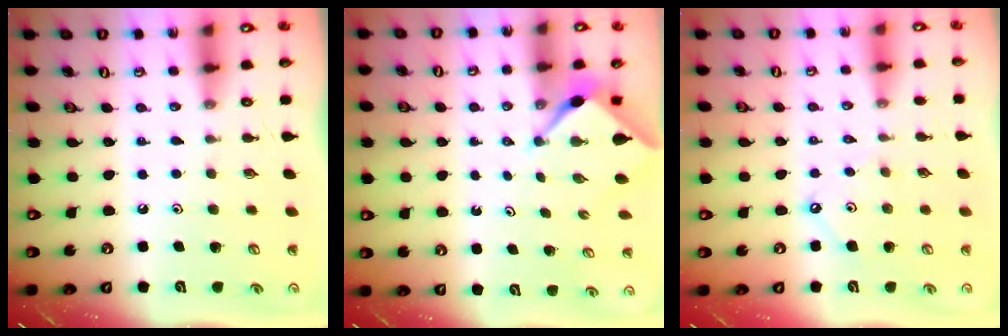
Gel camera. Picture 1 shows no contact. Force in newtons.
{"total": 2.3, "press": 2.2, "slide": 0.3}
{"total": 3.5, "press": 3.5, "slide": 0.1}